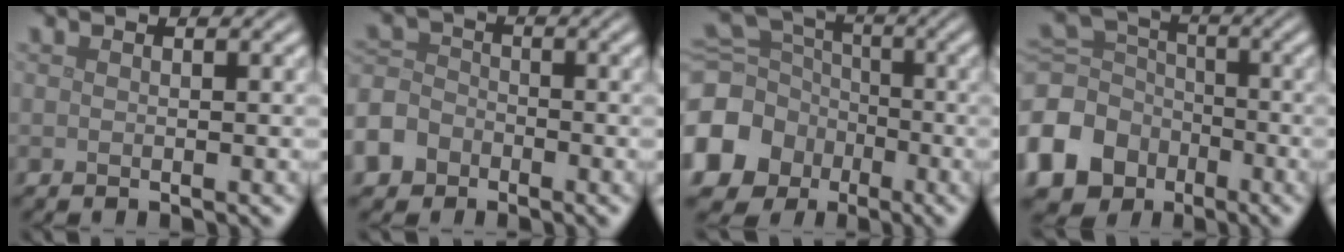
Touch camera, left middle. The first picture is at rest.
{"total": 6.3, "force": [-4.1, 4.5, 1.6], "torque": [-0.032, -0.014, -0.078]}
{"total": 11.7, "force": [-4.6, 10.1, 3.6], "torque": [-0.126, -0.042, -0.094]}
{"total": 9.9, "force": [-4.6, 8.1, 3.5], "torque": [-0.112, -0.016, -0.097]}